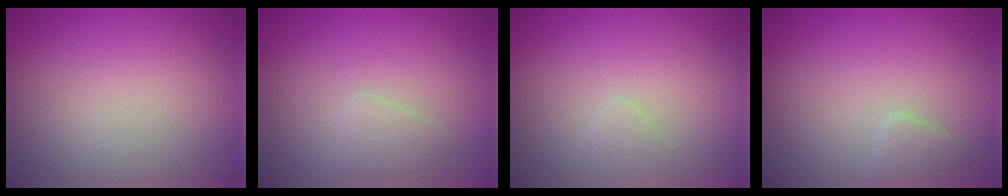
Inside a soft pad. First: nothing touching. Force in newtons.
{"total": 1.2, "press": 1.2, "slide": 0.0}
{"total": 0.7, "press": 0.7, "slide": 0.0}
{"total": 1.4, "press": 1.4, "slide": 0.1}